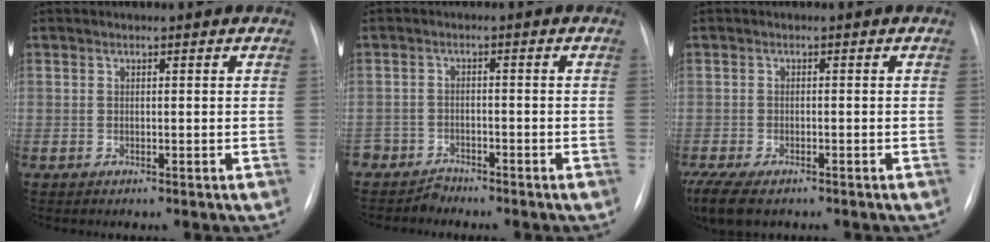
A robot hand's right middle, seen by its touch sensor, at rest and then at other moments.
{"total": 3.2, "force": [-2.8, 1.4, -0.6], "torque": [0.015, 0.004, -0.055]}
{"total": 10.3, "force": [-7.2, 4.5, 5.8], "torque": [-0.135, -0.013, -0.109]}